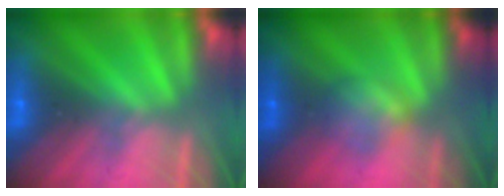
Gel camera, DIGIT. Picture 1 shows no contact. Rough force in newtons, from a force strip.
{"total": 2.3}